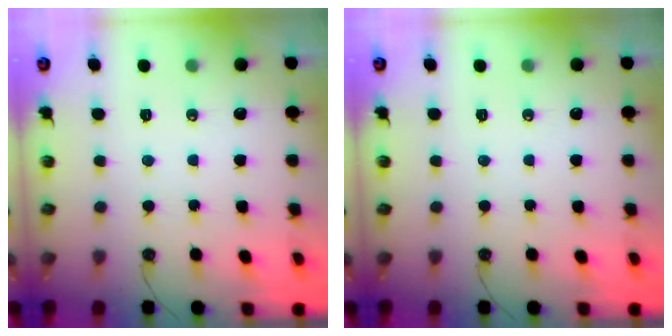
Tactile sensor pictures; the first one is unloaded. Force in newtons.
{"total": 0.0}